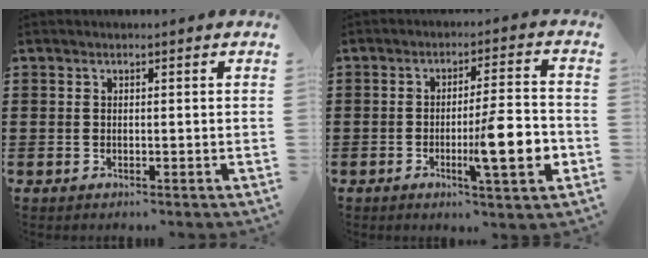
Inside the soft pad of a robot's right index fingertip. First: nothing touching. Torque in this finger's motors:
{"motor_torque": [2.14, 0.00, 0.67, 0.16]}